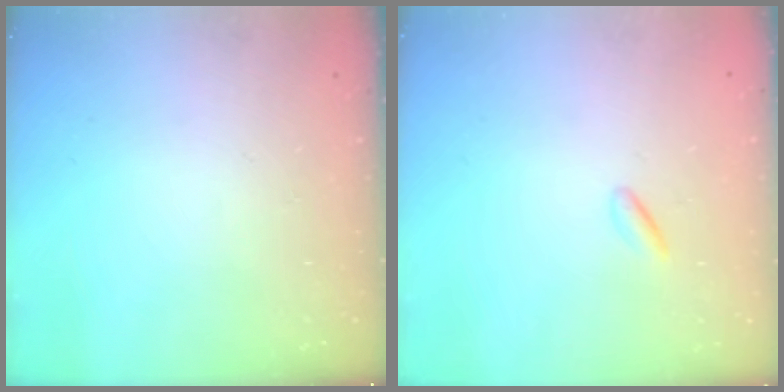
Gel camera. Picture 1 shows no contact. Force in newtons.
{"total": 0.7, "press": 0.5, "slide": 0.5}